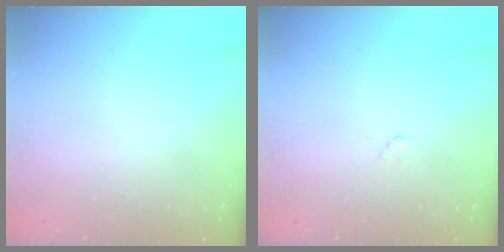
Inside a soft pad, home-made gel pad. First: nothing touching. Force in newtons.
{"total": 2.4, "press": 2.3, "slide": 0.4}